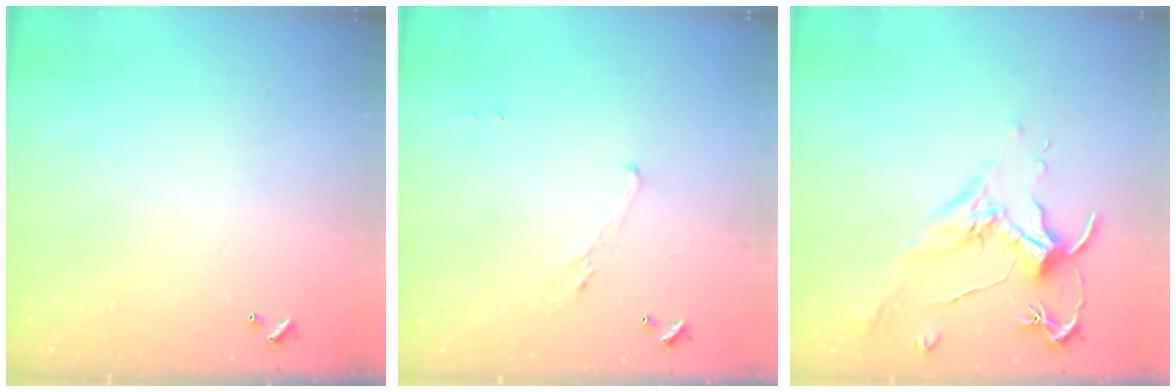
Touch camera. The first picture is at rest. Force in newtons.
{"total": 0.8, "press": 0.4, "slide": 0.7}
{"total": 1.8, "press": 1.7, "slide": 0.6}